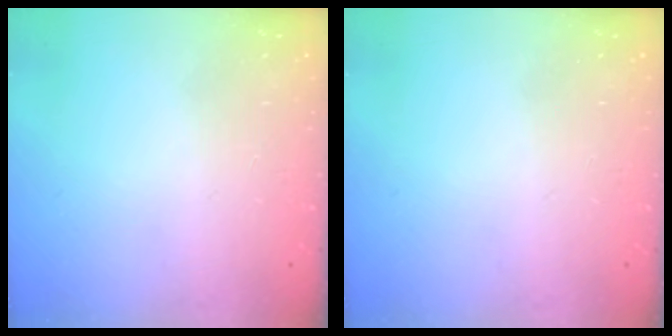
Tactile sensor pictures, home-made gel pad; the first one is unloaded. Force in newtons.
{"total": 0.0}